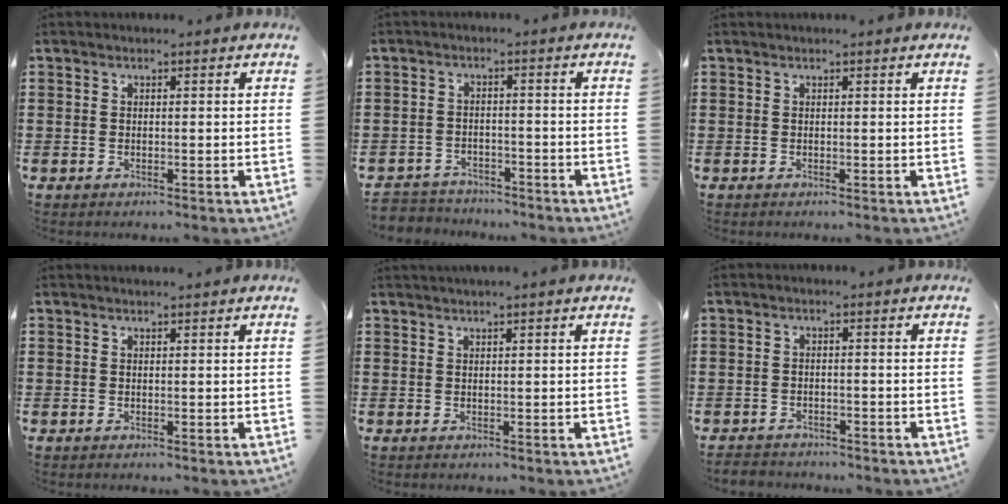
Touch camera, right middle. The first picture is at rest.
{"total": 3.4, "force": [-3.3, 0.7, -0.4], "torque": [-0.003, -0.001, -0.072]}
{"total": 0.0}
{"total": 0.5, "force": [0.4, -0.2, 0.1], "torque": [-0.002, -0.001, 0.009]}
{"total": 0.7, "force": [0.6, -0.3, 0.3], "torque": [-0.005, -0.004, 0.013]}
{"total": 1.8, "force": [-1.7, 0.4, -0.1], "torque": [-0.004, -0.002, -0.039]}